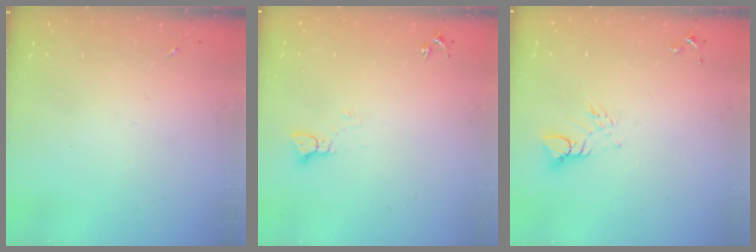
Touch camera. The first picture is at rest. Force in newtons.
{"total": 2.2, "press": 2.2, "slide": 0.2}
{"total": 4.6, "press": 4.6, "slide": 0.2}